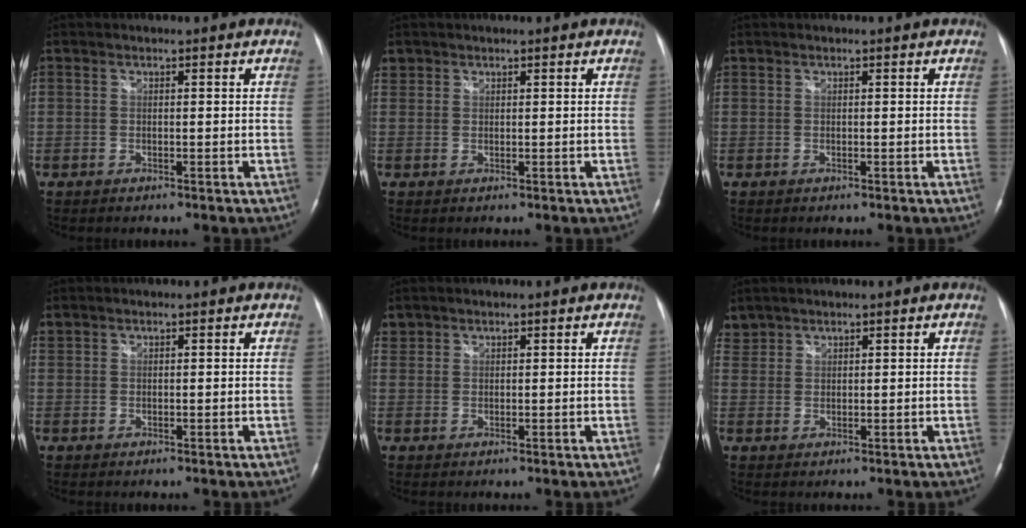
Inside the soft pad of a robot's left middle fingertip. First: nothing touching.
{"total": 1.4, "force": [1.0, 1.1, 0.0], "torque": [0.008, 0.011, 0.016]}
{"total": 0.0}
{"total": 0.8, "force": [0.7, 0.4, 0.0], "torque": [-0.004, 0.014, 0.017]}
{"total": 1.7, "force": [1.3, 1.0, -0.1], "torque": [0.007, 0.011, 0.024]}
{"total": 2.4, "force": [2.1, 1.0, -0.4], "torque": [0.008, 0.012, 0.043]}